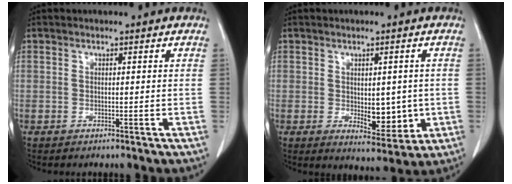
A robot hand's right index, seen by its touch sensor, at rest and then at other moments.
{"total": 6.5, "force": [-0.5, 3.3, 5.5], "torque": [-0.066, -0.007, 0.007]}